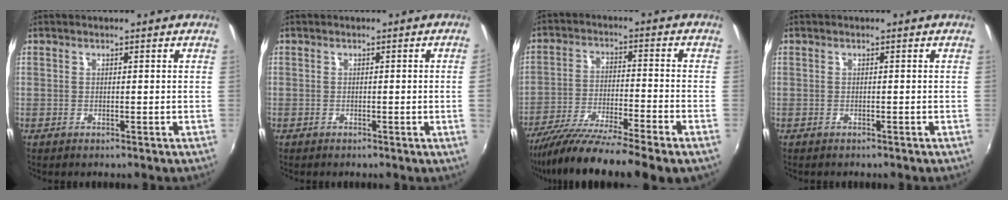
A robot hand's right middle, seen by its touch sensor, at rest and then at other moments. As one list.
[{"total": 1.6, "force": [-0.1, -0.9, 1.3], "torque": [-0.013, -0.014, -0.001]}, {"total": 16.2, "force": [-13.1, -0.2, 9.5], "torque": [-0.183, -0.052, -0.222]}, {"total": 0.6, "force": [-0.5, 0.3, 0.1], "torque": [-0.004, -0.002, -0.009]}]